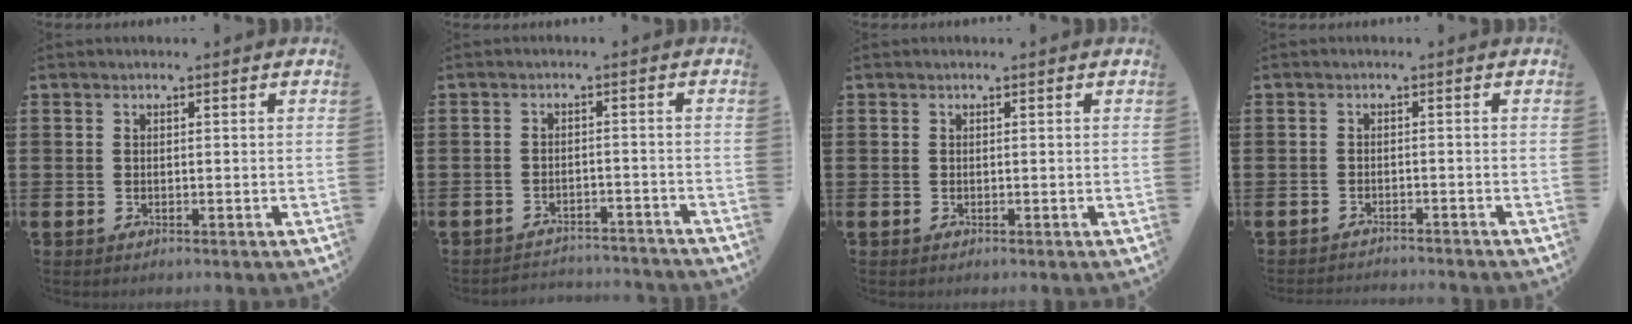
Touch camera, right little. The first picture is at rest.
{"total": 2.4, "force": [-2.4, 0.0, -0.2], "torque": [-0.005, 0.003, -0.052]}
{"total": 0.0}
{"total": 1.3, "force": [-1.3, -0.1, -0.1], "torque": [-0.001, 0.002, -0.026]}